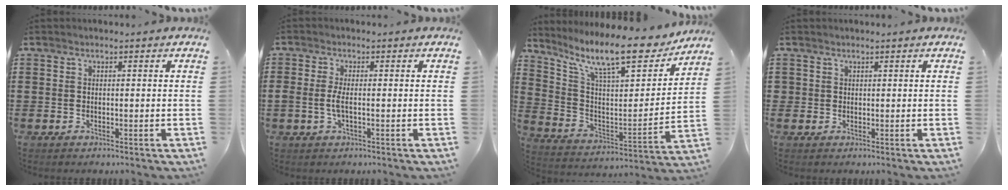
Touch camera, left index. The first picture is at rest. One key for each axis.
{"total": 2.7, "fx": -0.5, "fy": 0.8, "fz": 2.5, "tx": -0.069, "ty": -0.005, "tz": -0.016}
{"total": 13.1, "fx": 10.8, "fy": 2.2, "fz": 7.1, "tx": -0.156, "ty": -0.076, "tz": 0.181}
{"total": 1.0, "fx": 0.6, "fy": 0.8, "fz": 0.1, "tx": -0.004, "ty": 0.003, "tz": 0.013}